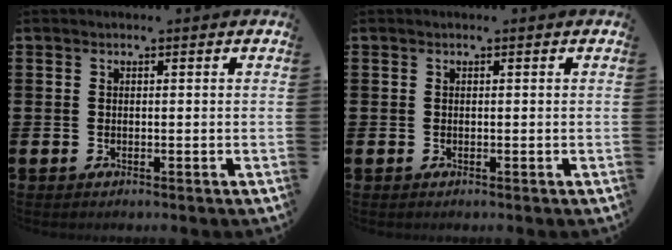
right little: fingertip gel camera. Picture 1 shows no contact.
{"total": 0.0}